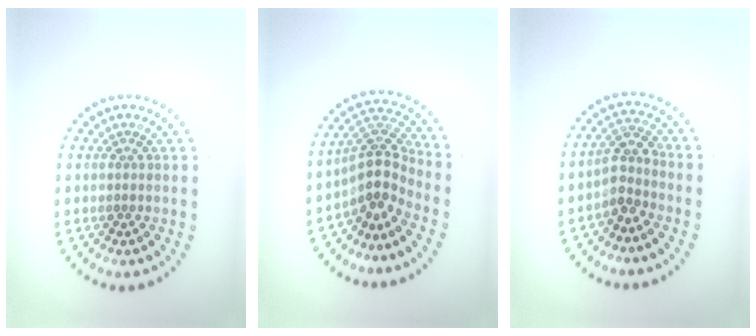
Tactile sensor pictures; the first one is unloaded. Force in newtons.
{"total": 3.7, "press": 2.7, "slide": 2.5}
{"total": 2.7, "press": 2.0, "slide": 1.8}